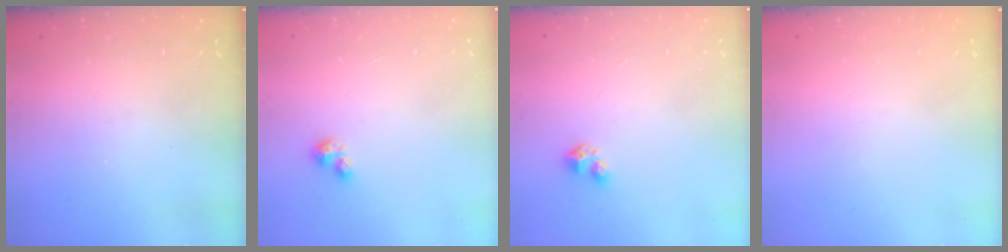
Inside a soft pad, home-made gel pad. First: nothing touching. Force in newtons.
{"total": 2.3, "press": 2.3, "slide": 0.2}
{"total": 2.9, "press": 2.9, "slide": 0.3}
{"total": 0.0}